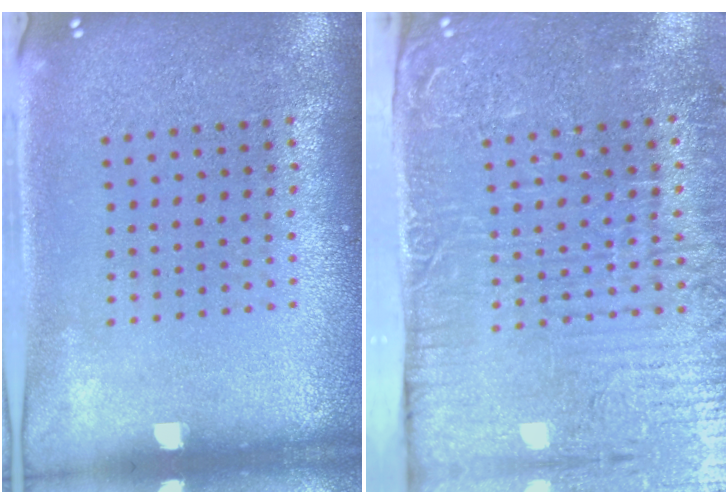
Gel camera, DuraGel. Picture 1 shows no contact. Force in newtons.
{"total": 5.5, "press": 4.6, "slide": 3.0}